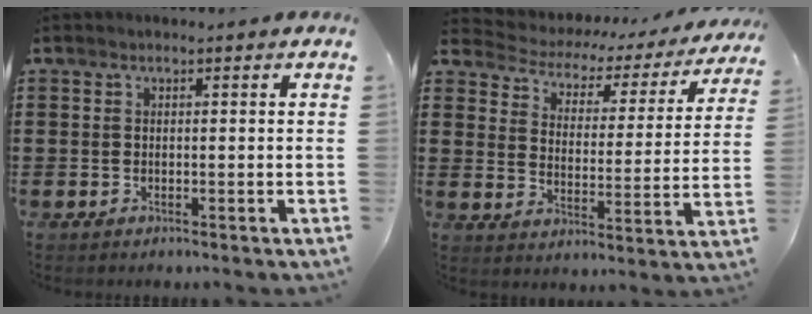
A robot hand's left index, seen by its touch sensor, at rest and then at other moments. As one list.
[{"total": 2.5, "force": [2.1, 1.2, 0.5], "torque": [-0.030, -0.022, 0.023]}]